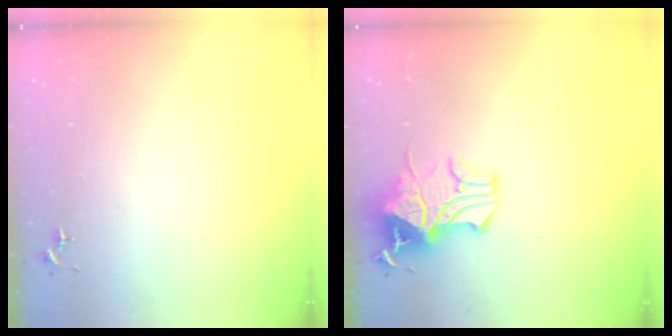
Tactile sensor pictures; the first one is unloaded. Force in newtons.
{"total": 18.0, "press": 18.0, "slide": 0.2}